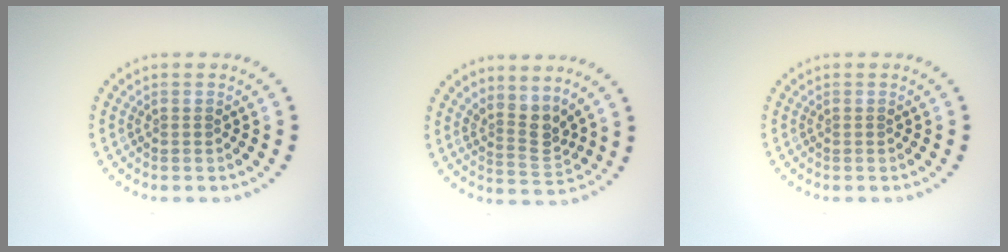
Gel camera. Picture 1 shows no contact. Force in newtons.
{"total": 2.9, "press": 2.1, "slide": 2.0}
{"total": 0.0}